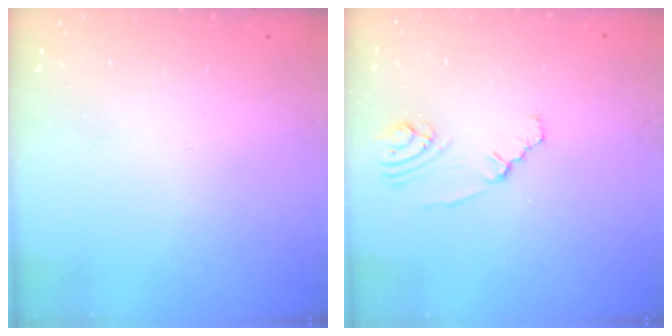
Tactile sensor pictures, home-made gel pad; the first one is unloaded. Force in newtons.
{"total": 2.2, "press": 2.2, "slide": 0.5}